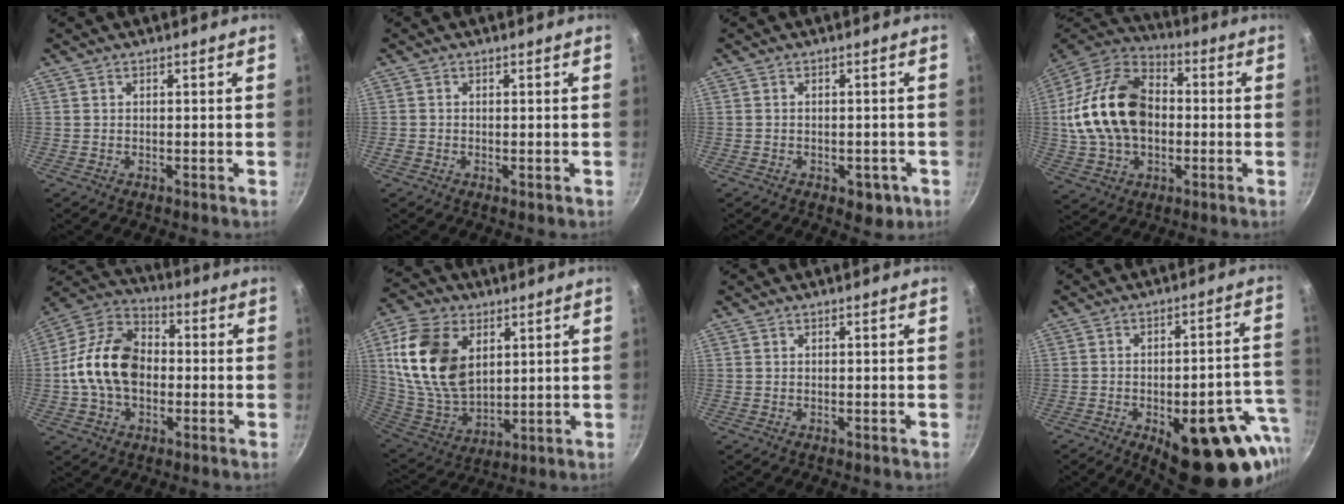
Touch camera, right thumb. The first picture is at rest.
{"total": 0.8, "force": [-0.2, 0.6, 0.4], "torque": [-0.007, 0.000, -0.006]}
{"total": 4.7, "force": [-2.0, 2.9, 3.1], "torque": [-0.019, 0.012, -0.015]}
{"total": 21.7, "force": [0.1, 15.0, 15.6], "torque": [-0.271, 0.035, -0.003]}
{"total": 15.5, "force": [-1.2, 10.9, 11.0], "torque": [-0.167, 0.033, -0.040]}
{"total": 19.1, "force": [5.7, 12.4, 13.4], "torque": [-0.235, -0.020, 0.120]}
{"total": 0.0}
{"total": 24.0, "force": [-9.6, 10.3, 19.5], "torque": [-0.182, 0.029, -0.115]}